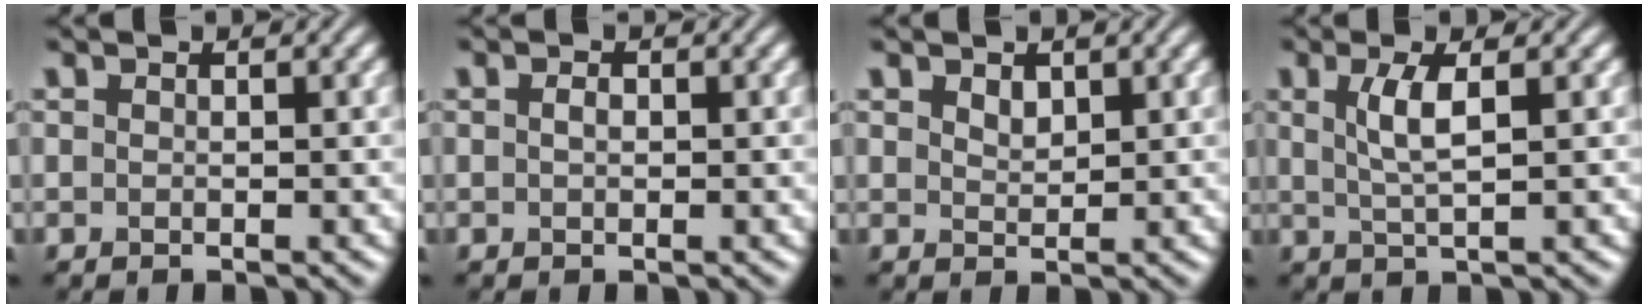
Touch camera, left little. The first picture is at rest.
{"total": 0.8, "force": [0.0, 0.5, 0.6], "torque": [-0.012, 0.000, 0.000]}
{"total": 1.2, "force": [0.8, 0.7, 0.6], "torque": [-0.011, -0.001, 0.019]}
{"total": 3.0, "force": [0.8, 0.7, 2.8], "torque": [-0.057, -0.001, 0.016]}